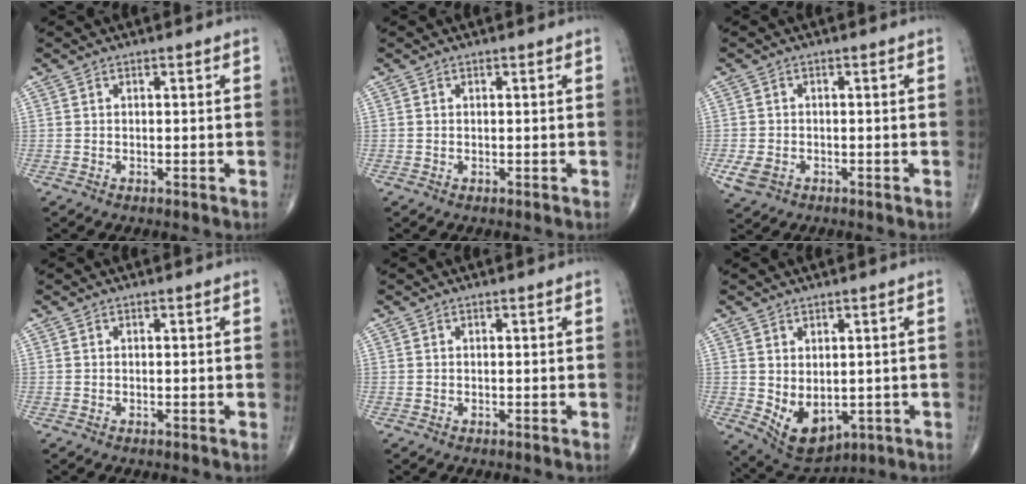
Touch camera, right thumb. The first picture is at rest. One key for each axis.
{"total": 0.0}
{"total": 3.9, "fx": -1.5, "fy": 2.8, "fz": 2.2, "tx": -0.047, "ty": 0.000, "tz": -0.021}
{"total": 0.0}
{"total": 0.0}
{"total": 9.1, "fx": -1.2, "fy": 5.8, "fz": 6.9, "tx": -0.094, "ty": -0.006, "tz": 0.008}